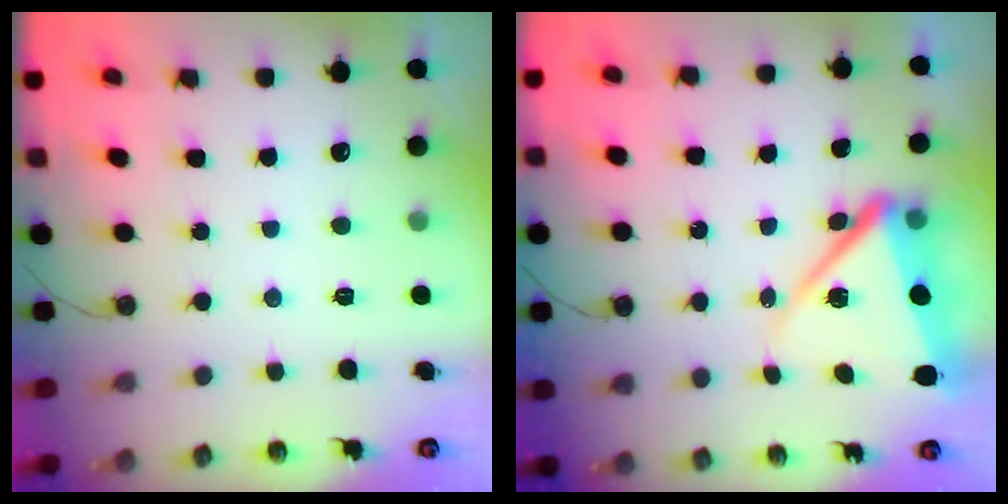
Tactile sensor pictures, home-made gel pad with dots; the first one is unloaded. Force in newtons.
{"total": 12.0, "press": 11.9, "slide": 1.5}